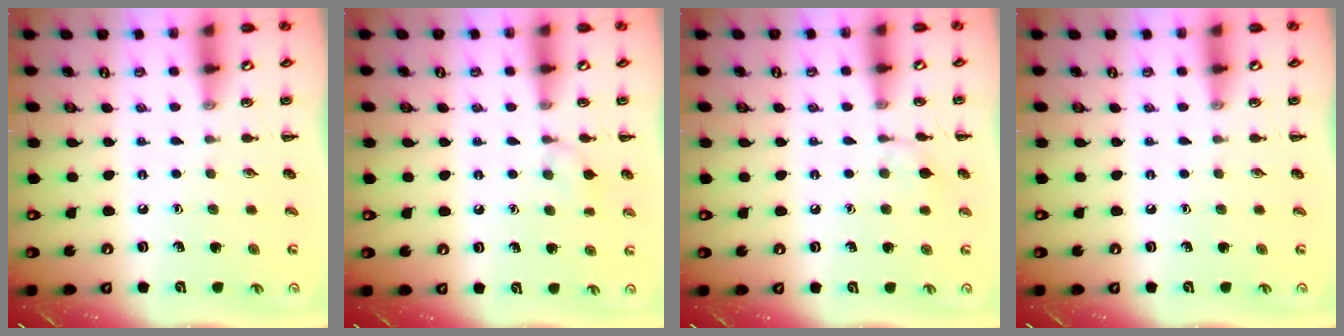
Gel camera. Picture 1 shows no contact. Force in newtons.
{"total": 7.6, "press": 7.3, "slide": 2.1}
{"total": 5.8, "press": 5.5, "slide": 1.8}
{"total": 0.0}